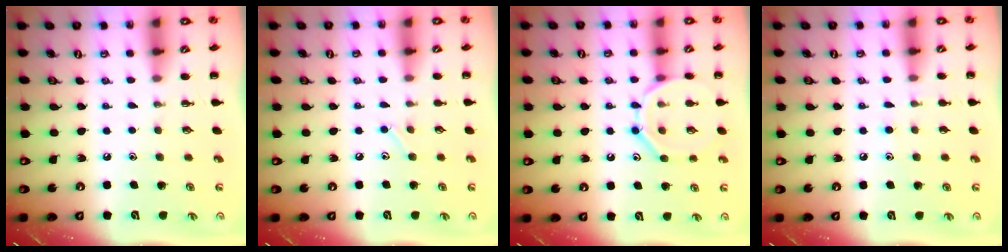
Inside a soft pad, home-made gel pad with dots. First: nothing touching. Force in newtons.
{"total": 4.4, "press": 4.2, "slide": 1.3}
{"total": 11.6, "press": 11.5, "slide": 0.9}
{"total": 5.8, "press": 5.4, "slide": 2.2}